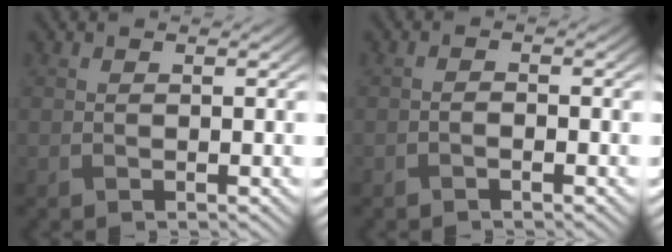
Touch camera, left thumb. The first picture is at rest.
{"total": 0.9, "force": [-0.6, 0.3, 0.6], "torque": [-0.012, 0.001, -0.010]}